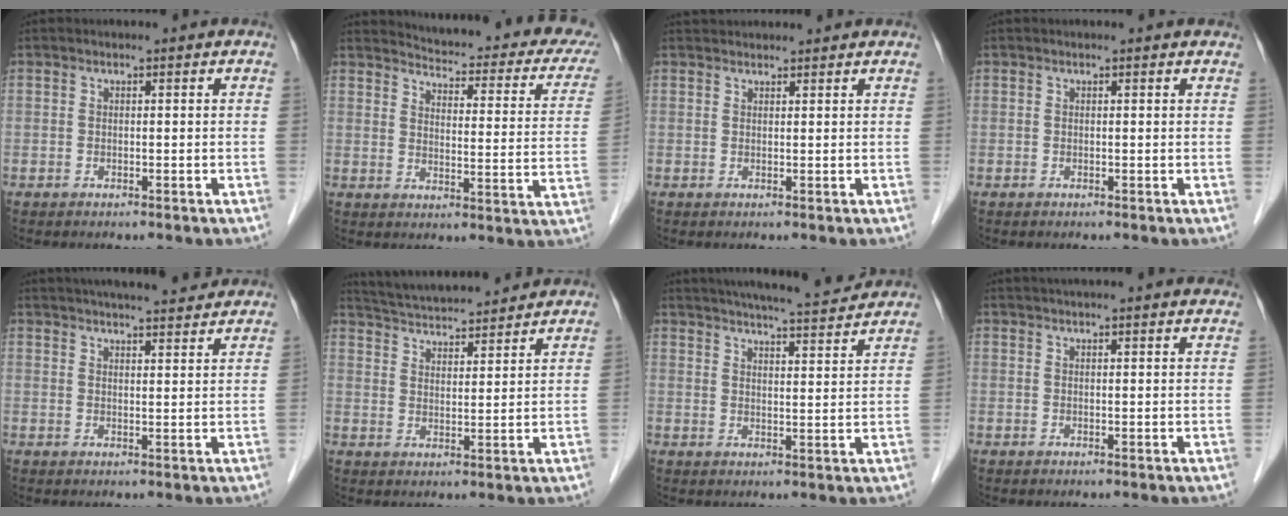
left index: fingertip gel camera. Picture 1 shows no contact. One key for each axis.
{"total": 20.9, "fx": 18.8, "fy": 4.3, "fz": 8.2, "tx": -0.090, "ty": -0.052, "tz": 0.202}
{"total": 4.5, "fx": 4.3, "fy": 0.9, "fz": 0.9, "tx": -0.012, "ty": 0.038, "tz": 0.061}
{"total": 1.4, "fx": 1.3, "fy": 0.4, "fz": 0.3, "tx": -0.014, "ty": 0.008, "tz": 0.008}
{"total": 14.4, "fx": 13.0, "fy": 1.7, "fz": 5.9, "tx": -0.092, "ty": 0.027, "tz": 0.179}
{"total": 15.0, "fx": 14.0, "fy": 1.7, "fz": 5.1, "tx": -0.092, "ty": 0.026, "tz": 0.219}
{"total": 14.1, "fx": 13.1, "fy": 0.7, "fz": 5.4, "tx": -0.090, "ty": 0.005, "tz": 0.176}
{"total": 11.8, "fx": 10.6, "fy": 0.9, "fz": 5.1, "tx": -0.071, "ty": 0.034, "tz": 0.127}